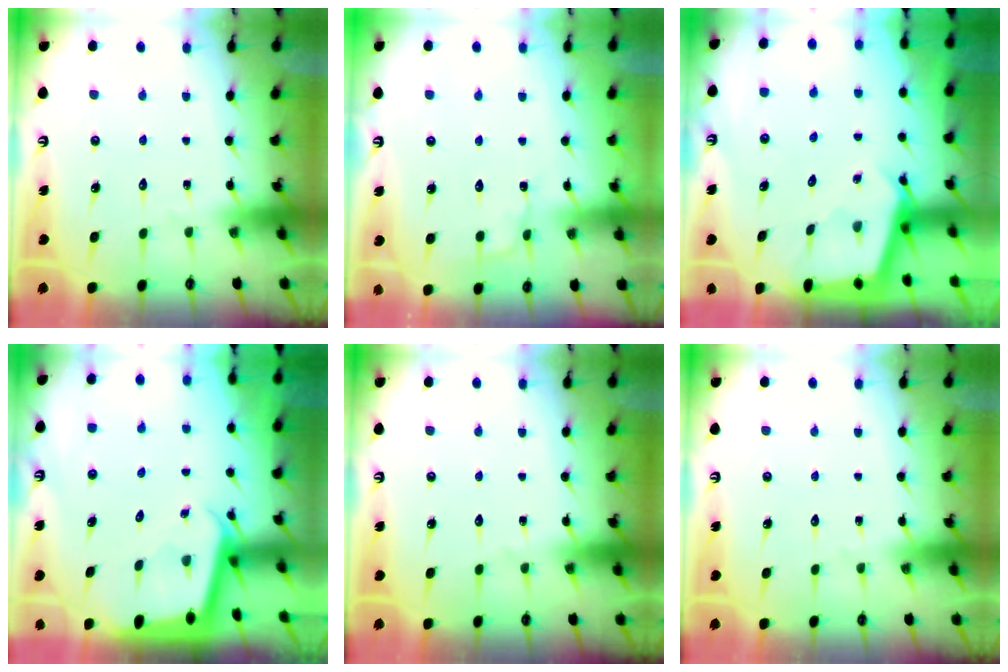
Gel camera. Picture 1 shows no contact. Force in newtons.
{"total": 2.7, "press": 2.7, "slide": 0.3}
{"total": 2.5, "press": 2.5, "slide": 0.4}
{"total": 2.7, "press": 2.7, "slide": 0.2}
{"total": 0.0}
{"total": 0.0}